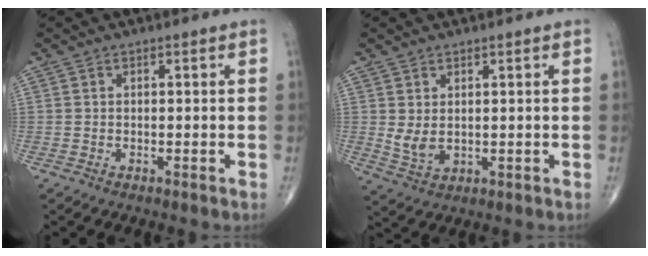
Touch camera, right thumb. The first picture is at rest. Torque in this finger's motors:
{"motor_torque": [0.29, 0.21, -0.07, -0.16, 0.03]}